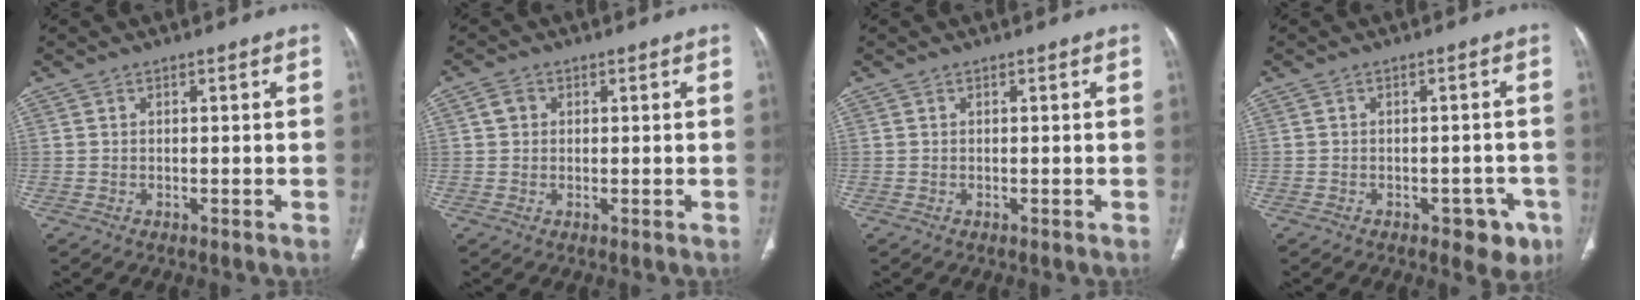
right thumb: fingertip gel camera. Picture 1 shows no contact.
{"total": 2.1, "force": [0.4, 1.9, 0.9], "torque": [-0.011, 0.004, 0.006]}
{"total": 0.0}
{"total": 5.7, "force": [-3.0, 3.3, 3.5], "torque": [-0.014, 0.015, -0.035]}